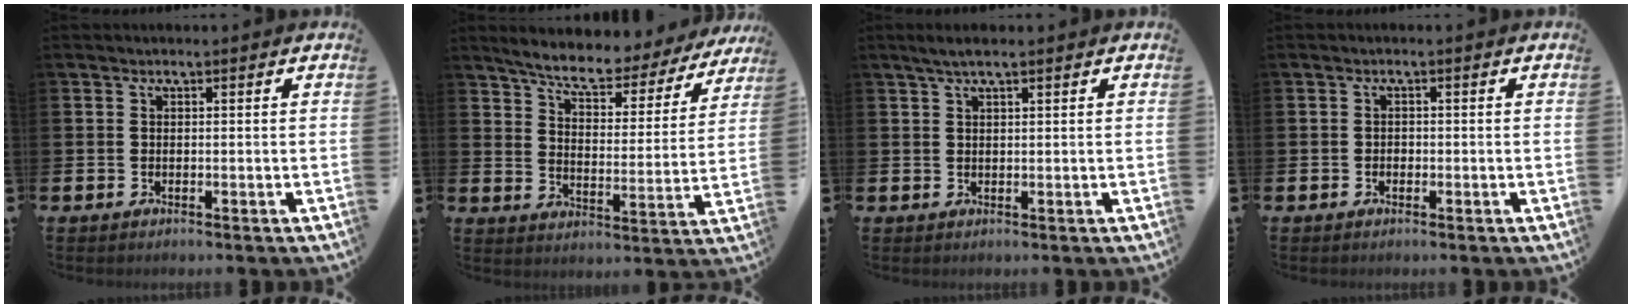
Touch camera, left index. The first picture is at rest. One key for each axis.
{"total": 6.9, "fx": 6.4, "fy": 1.3, "fz": 2.3, "tx": -0.069, "ty": -0.050, "tz": 0.106}
{"total": 2.3, "fx": 1.6, "fy": 0.4, "fz": 1.7, "tx": -0.029, "ty": 0.003, "tz": 0.026}
{"total": 0.8, "fx": -0.5, "fy": 0.7, "fz": 0.2, "tx": -0.010, "ty": 0.005, "tz": -0.009}